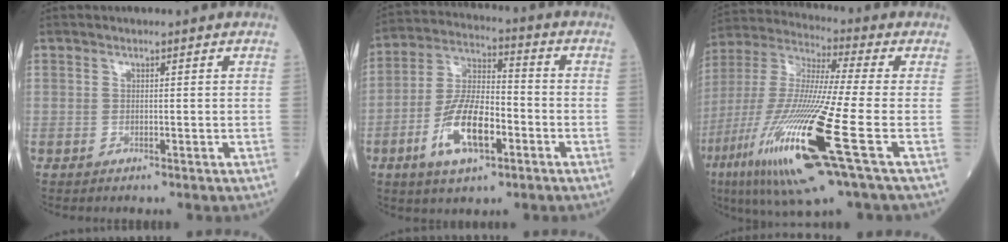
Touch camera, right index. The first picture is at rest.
{"total": 12.1, "force": [-4.7, 4.4, 10.3], "torque": [-0.211, 0.003, -0.086]}
{"total": 22.6, "force": [-8.1, 0.8, 21.0], "torque": [-0.450, -0.046, -0.157]}